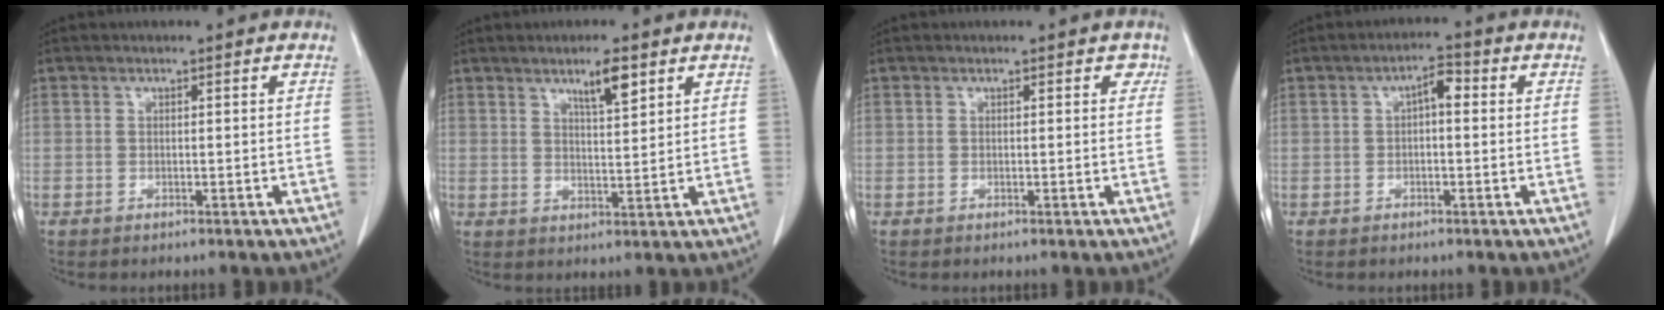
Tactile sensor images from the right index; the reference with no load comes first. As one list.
[{"total": 4.7, "force": [2.9, 0.7, 3.6], "torque": [-0.061, -0.002, 0.051]}, {"total": 1.1, "force": [0.6, 0.8, 0.5], "torque": [0.004, 0.003, 0.002]}, {"total": 3.3, "force": [0.5, 1.3, 3.0], "torque": [-0.048, 0.015, 0.005]}]